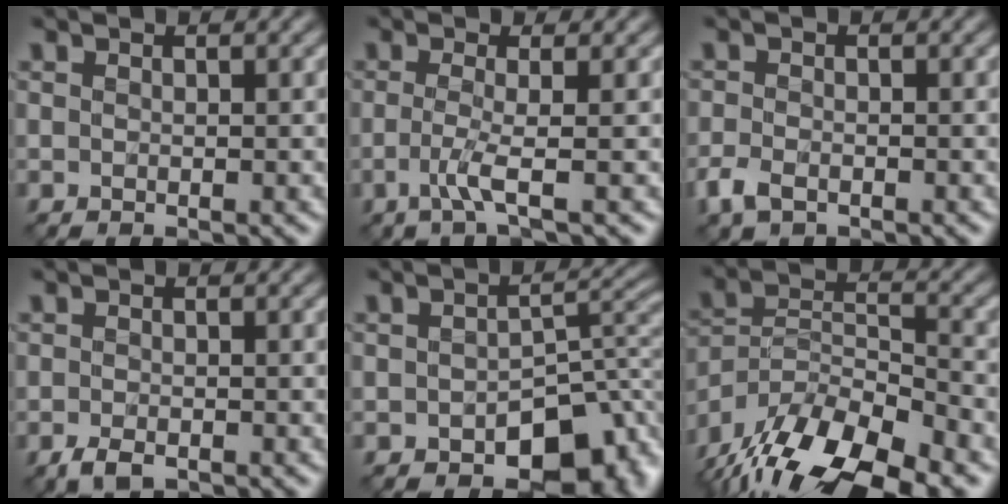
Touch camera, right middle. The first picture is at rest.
{"total": 2.1, "force": [-0.8, 0.2, 2.0], "torque": [-0.045, -0.005, -0.021]}
{"total": 1.9, "force": [-1.3, 1.1, 1.0], "torque": [-0.026, -0.003, -0.031]}
{"total": 1.6, "force": [-1.1, 0.8, 0.9], "torque": [-0.021, -0.004, -0.021]}
{"total": 7.5, "force": [-3.5, 4.3, 5.1], "torque": [-0.050, -0.009, -0.048]}
{"total": 14.2, "force": [-11.0, 4.9, 7.6], "torque": [-0.153, -0.013, -0.183]}